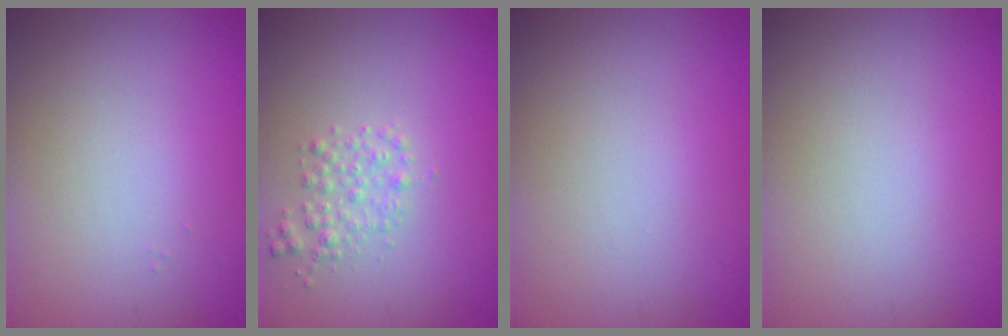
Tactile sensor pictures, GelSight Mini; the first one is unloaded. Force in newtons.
{"total": 1.7, "press": 1.7, "slide": 0.1}
{"total": 0.0}
{"total": 0.0}